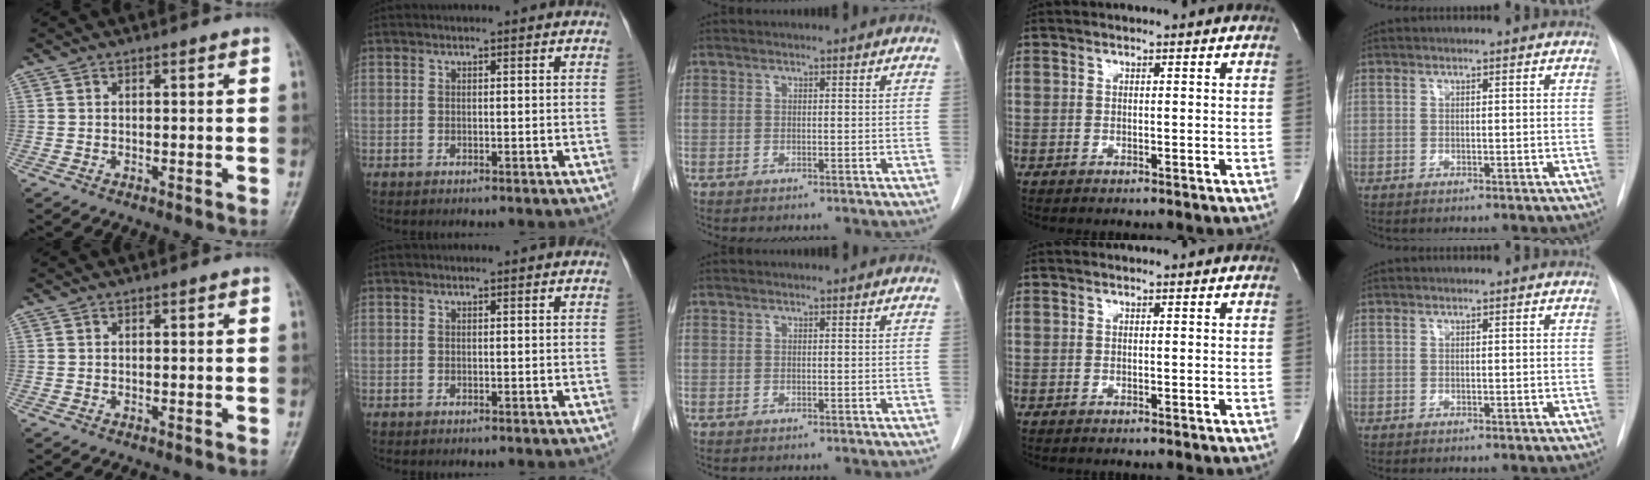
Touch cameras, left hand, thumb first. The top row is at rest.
{}